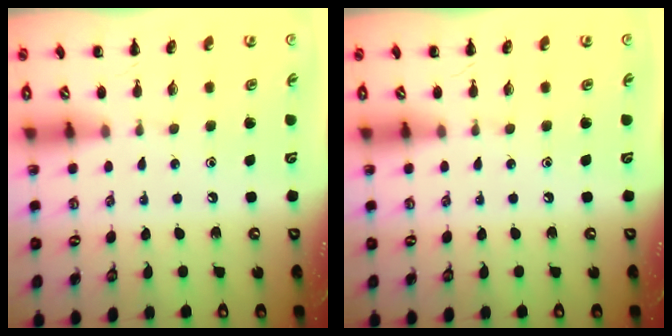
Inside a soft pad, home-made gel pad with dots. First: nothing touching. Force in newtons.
{"total": 0.0}